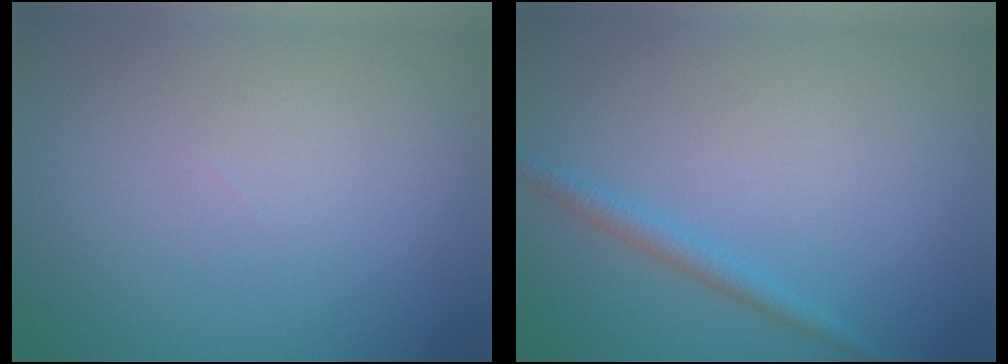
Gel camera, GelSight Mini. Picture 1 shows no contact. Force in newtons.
{"total": 1.4, "press": 1.4, "slide": 0.1}